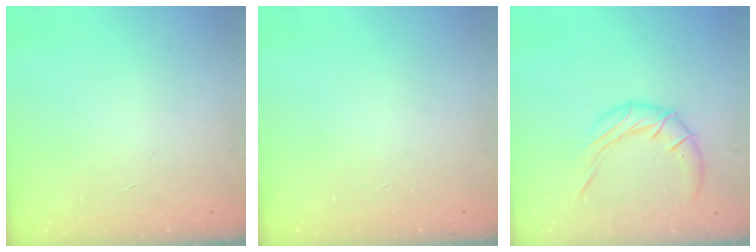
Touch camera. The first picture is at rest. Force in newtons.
{"total": 0.0}
{"total": 10.6, "press": 10.6, "slide": 1.0}